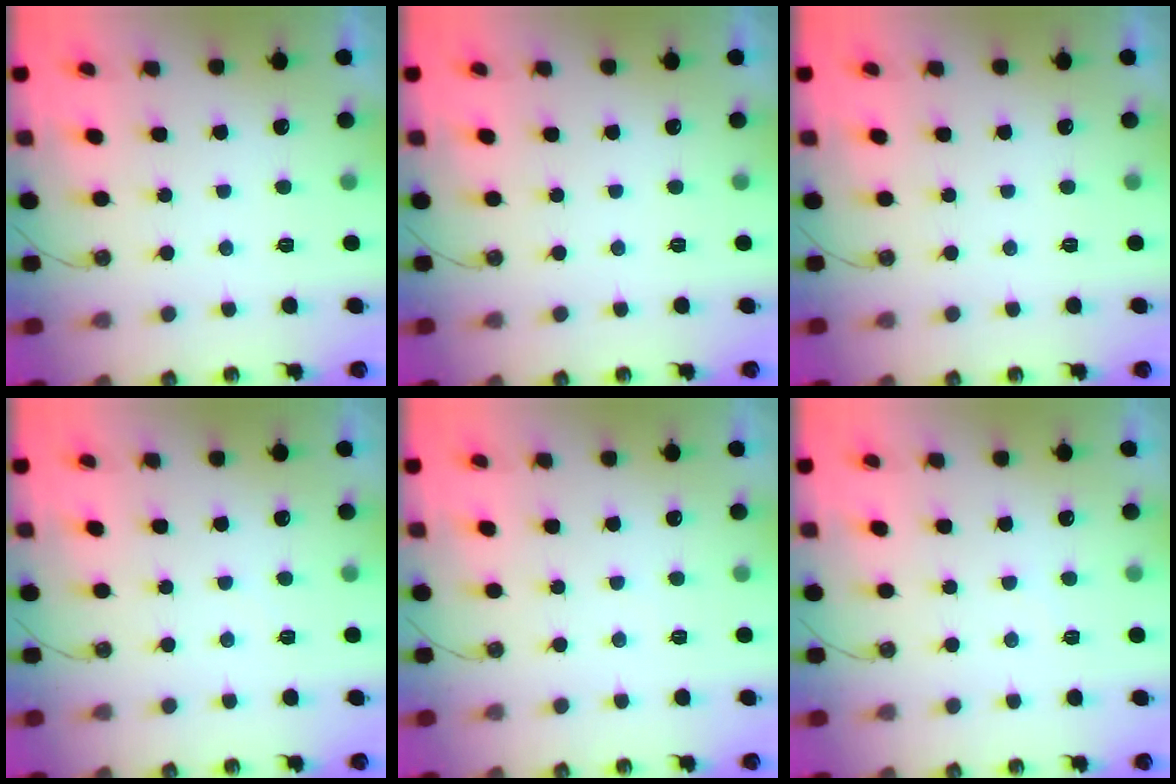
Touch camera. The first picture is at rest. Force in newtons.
{"total": 0.0}
{"total": 0.0}
{"total": 3.3, "press": 3.2, "slide": 0.4}
{"total": 1.9, "press": 1.9, "slide": 0.3}
{"total": 2.0, "press": 2.0, "slide": 0.3}